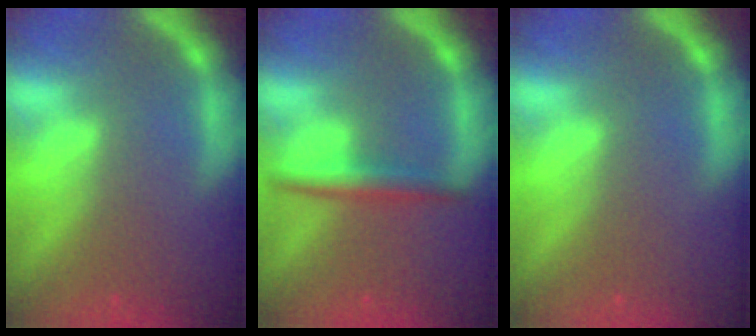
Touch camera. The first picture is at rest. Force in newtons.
{"total": 3.0}
{"total": 0.0}